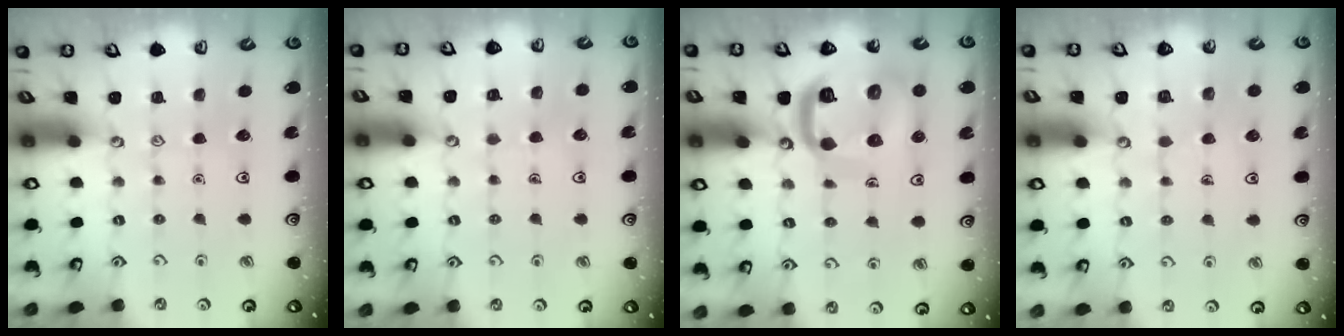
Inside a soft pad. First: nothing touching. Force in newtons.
{"total": 3.8, "press": 3.7, "slide": 0.3}
{"total": 15.6, "press": 15.5, "slide": 1.7}
{"total": 2.9, "press": 2.9, "slide": 0.2}